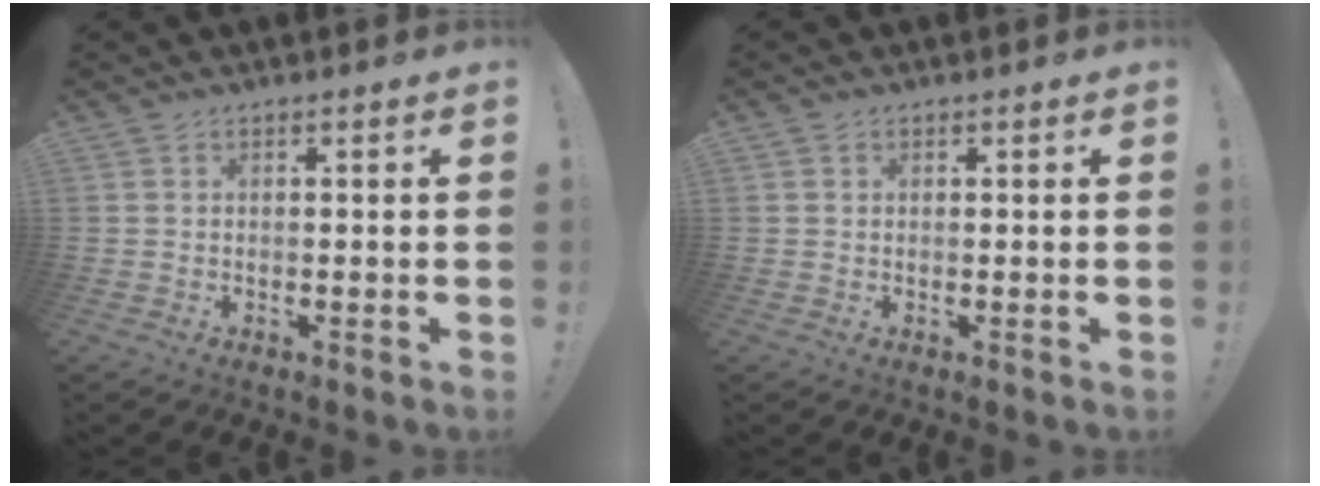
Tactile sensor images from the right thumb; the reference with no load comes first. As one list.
[{"total": 0.6, "force": [0.4, 0.5, -0.1], "torque": [0.009, -0.003, 0.007]}]